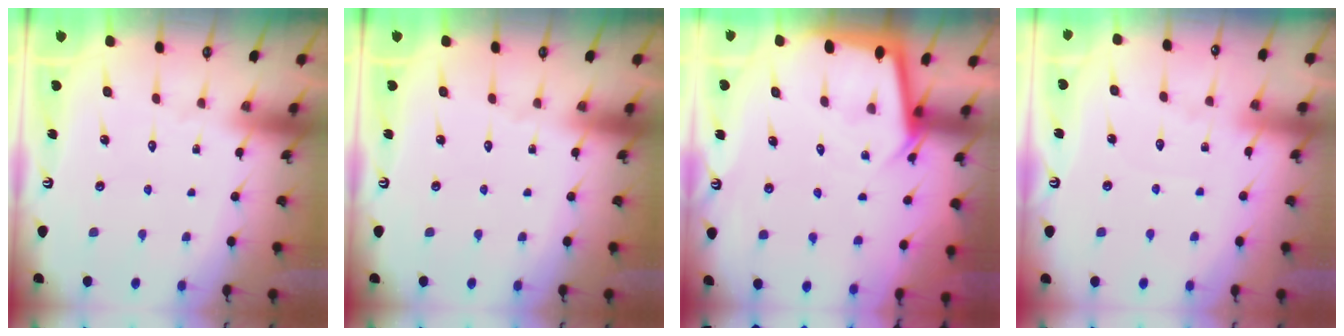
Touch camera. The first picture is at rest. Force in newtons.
{"total": 0.0}
{"total": 3.8, "press": 3.7, "slide": 0.5}
{"total": 3.0, "press": 3.0, "slide": 0.5}